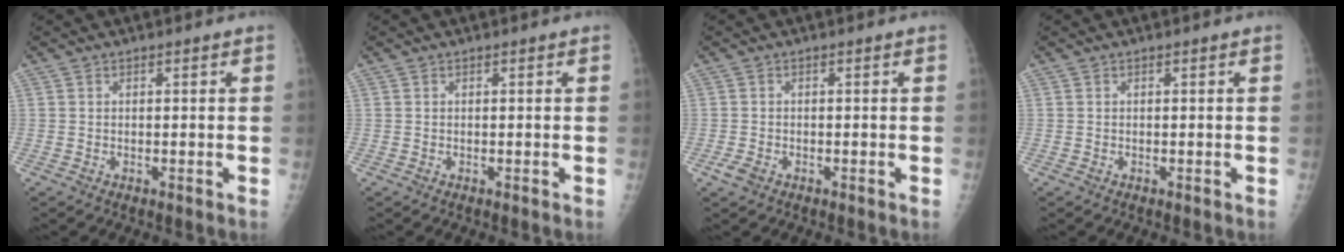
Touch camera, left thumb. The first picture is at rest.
{"total": 0.0}
{"total": 2.1, "force": [-1.0, 1.4, 1.1], "torque": [-0.022, 0.000, -0.019]}
{"total": 0.0}